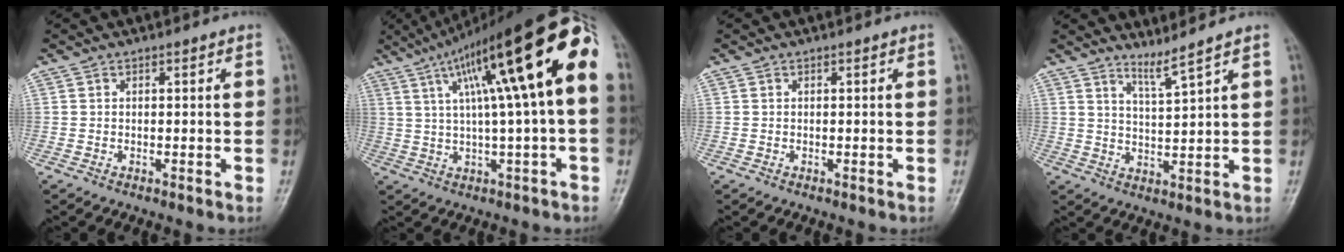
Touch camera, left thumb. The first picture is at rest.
{"total": 20.9, "force": [5.1, 3.3, 20.0], "torque": [-0.313, 0.042, 0.073]}
{"total": 0.0}
{"total": 3.8, "force": [3.3, -1.1, 1.6], "torque": [-0.035, -0.042, 0.071]}